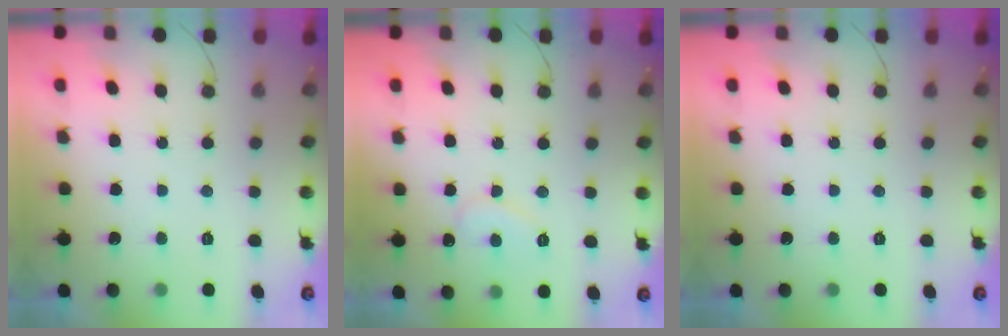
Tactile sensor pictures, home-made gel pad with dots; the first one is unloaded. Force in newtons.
{"total": 7.0, "press": 7.0, "slide": 0.4}
{"total": 0.0}